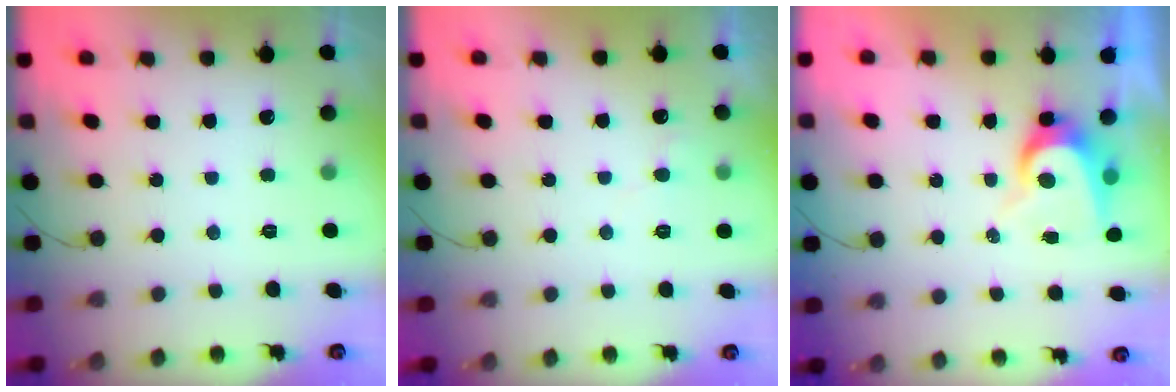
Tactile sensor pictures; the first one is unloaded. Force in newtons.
{"total": 3.9, "press": 3.9, "slide": 0.4}
{"total": 6.4, "press": 6.4, "slide": 0.3}